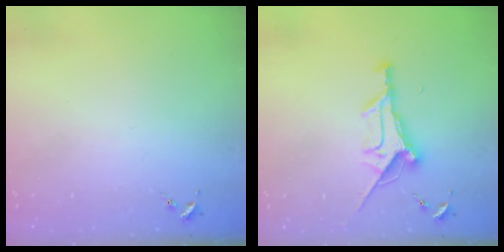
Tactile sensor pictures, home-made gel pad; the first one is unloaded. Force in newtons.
{"total": 11.2, "press": 11.1, "slide": 1.1}